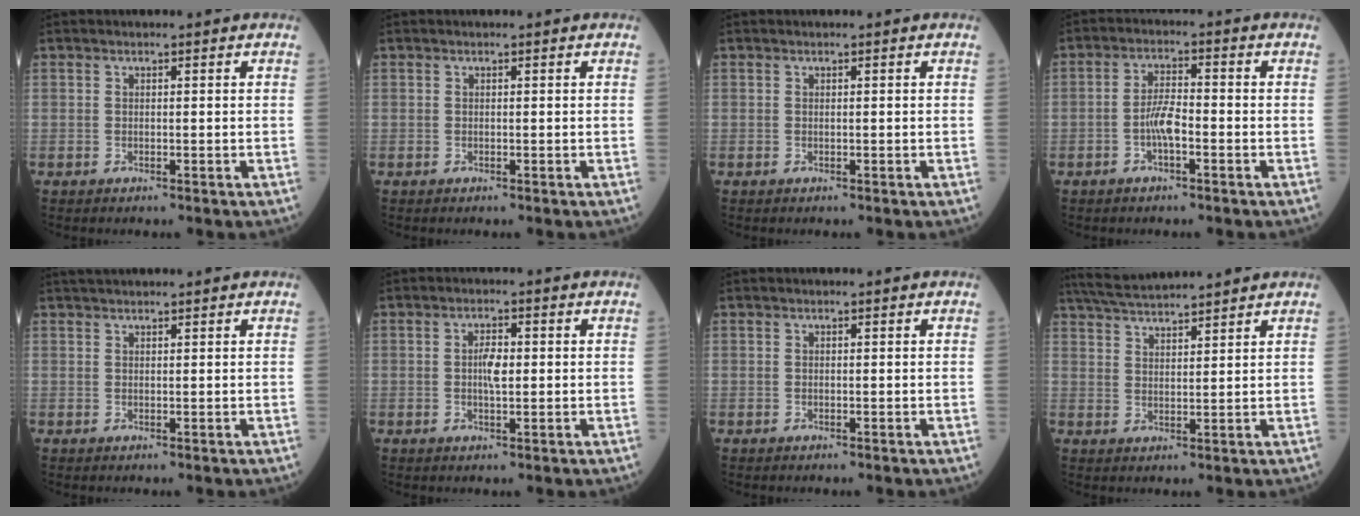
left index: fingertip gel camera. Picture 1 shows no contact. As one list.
[{"total": 0.0}, {"total": 0.0}, {"total": 4.2, "force": [-1.6, 1.0, 3.7], "torque": [-0.079, 0.005, -0.032]}, {"total": 3.1, "force": [2.9, 0.1, 1.2], "torque": [-0.016, 0.031, 0.051]}, {"total": 2.9, "force": [-0.1, 0.9, 2.7], "torque": [-0.055, 0.001, -0.002]}, {"total": 0.0}, {"total": 8.8, "force": [8.3, -0.2, 3.0], "torque": [-0.063, 0.032, 0.142]}]